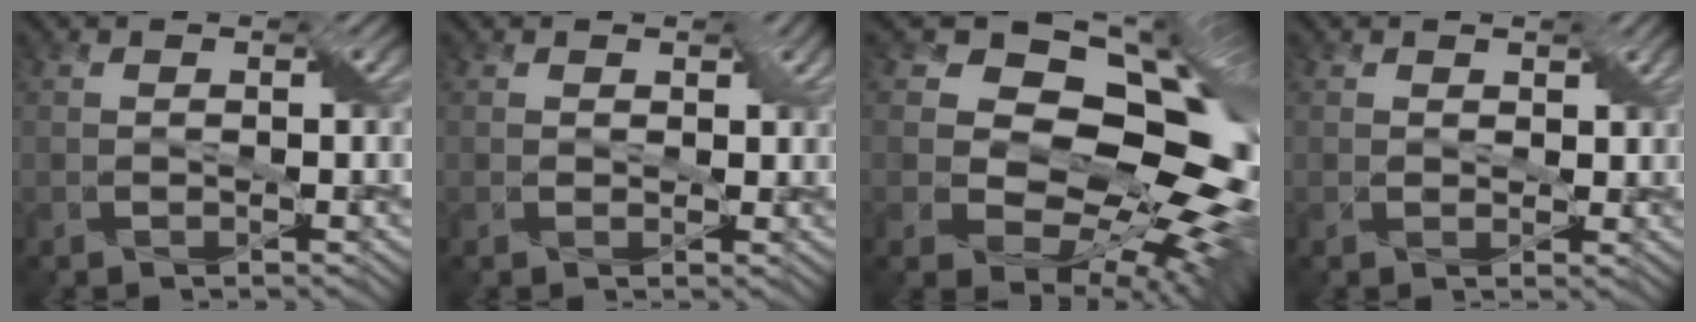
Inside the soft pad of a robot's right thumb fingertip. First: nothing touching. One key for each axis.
{"total": 1.9, "fx": 0.7, "fy": 1.5, "fz": 0.8, "tx": -0.007, "ty": 0.006, "tz": 0.003}
{"total": 17.1, "fx": 3.0, "fy": 11.8, "fz": 11.9, "tx": -0.161, "ty": 0.007, "tz": 0.062}
{"total": 1.3, "fx": 0.8, "fy": 1.0, "fz": 0.3, "tx": -0.003, "ty": 0.004, "tz": 0.006}